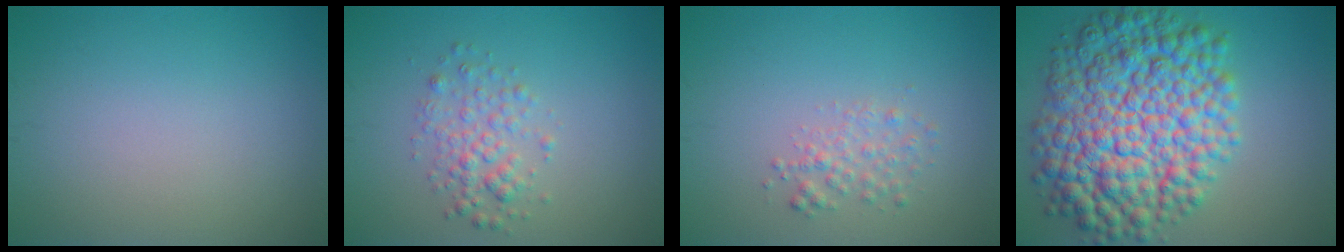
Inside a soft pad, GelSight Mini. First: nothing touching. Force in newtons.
{"total": 2.5, "press": 2.5, "slide": 0.1}
{"total": 1.7, "press": 1.7, "slide": 0.1}
{"total": 13.2, "press": 13.2, "slide": 0.1}